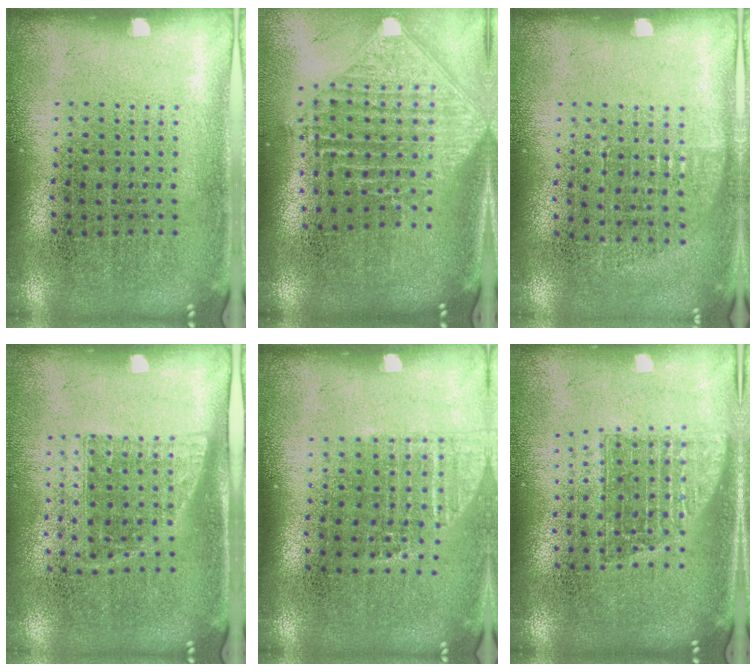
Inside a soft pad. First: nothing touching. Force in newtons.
{"total": 2.3, "press": 1.8, "slide": 1.5}
{"total": 0.7, "press": 0.6, "slide": 0.3}
{"total": 1.1, "press": 0.9, "slide": 0.6}
{"total": 1.1, "press": 1.0, "slide": 0.5}
{"total": 1.4, "press": 1.1, "slide": 0.9}